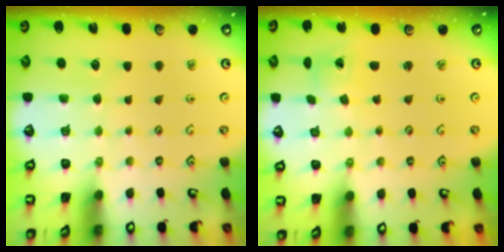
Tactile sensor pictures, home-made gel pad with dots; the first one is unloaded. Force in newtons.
{"total": 0.5, "press": 0.5, "slide": 0.1}